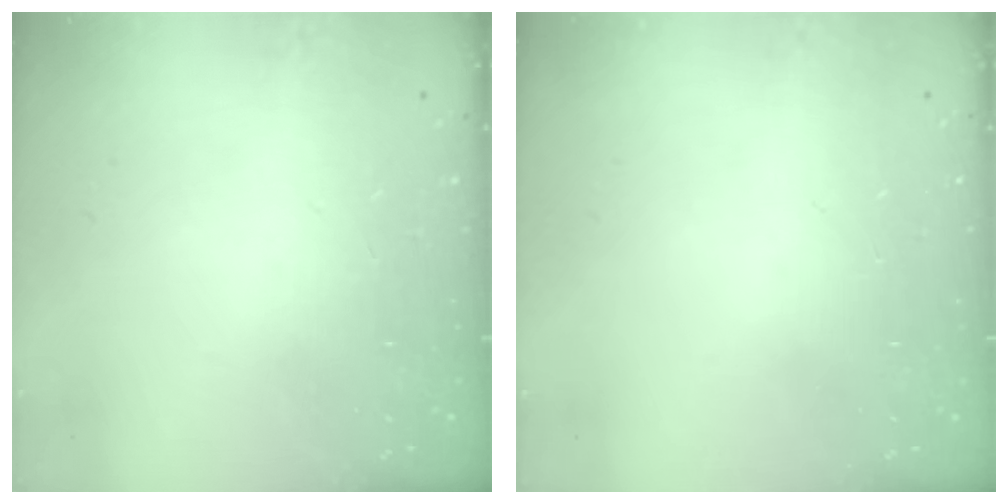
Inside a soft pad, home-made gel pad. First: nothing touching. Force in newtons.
{"total": 1.4, "press": 1.4, "slide": 0.1}